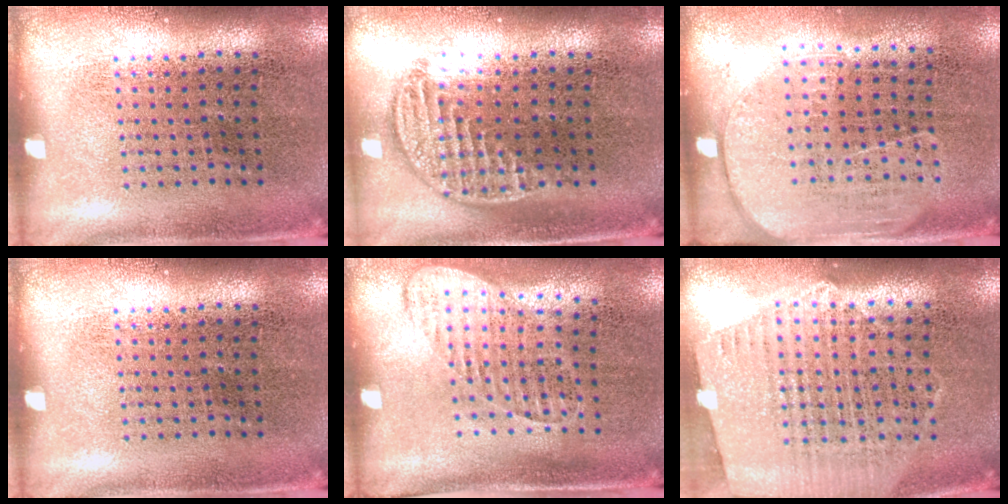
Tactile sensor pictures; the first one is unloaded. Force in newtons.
{"total": 1.2, "press": 1.0, "slide": 0.6}
{"total": 1.7, "press": 1.5, "slide": 0.9}
{"total": 0.0}
{"total": 1.3, "press": 1.1, "slide": 0.7}
{"total": 1.2, "press": 1.2, "slide": 0.3}